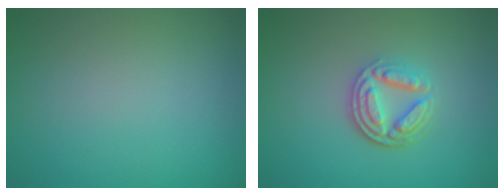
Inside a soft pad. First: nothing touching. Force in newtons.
{"total": 4.3, "press": 3.4, "slide": 2.7}